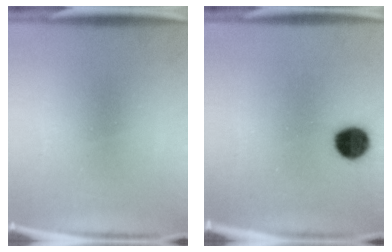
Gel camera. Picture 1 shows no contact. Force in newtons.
{"total": 7.6}